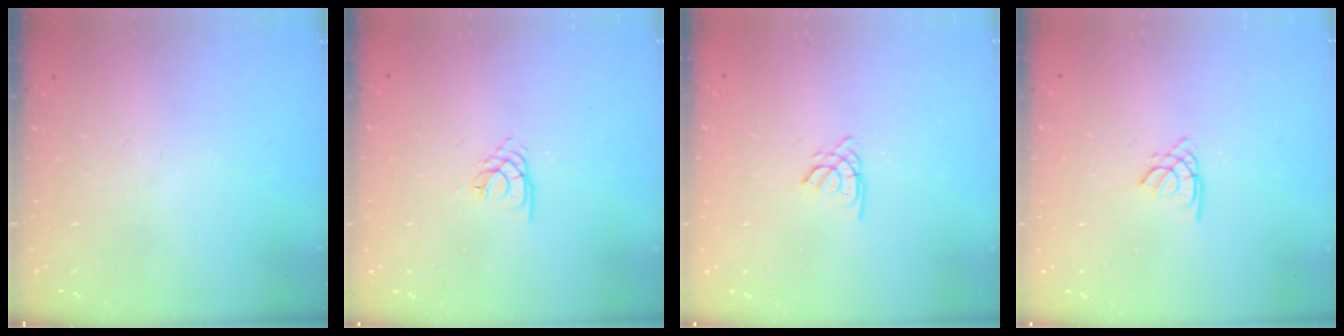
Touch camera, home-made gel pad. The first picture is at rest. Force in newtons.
{"total": 1.4, "press": 1.3, "slide": 0.3}
{"total": 1.6, "press": 1.5, "slide": 0.4}
{"total": 1.1, "press": 1.1, "slide": 0.3}